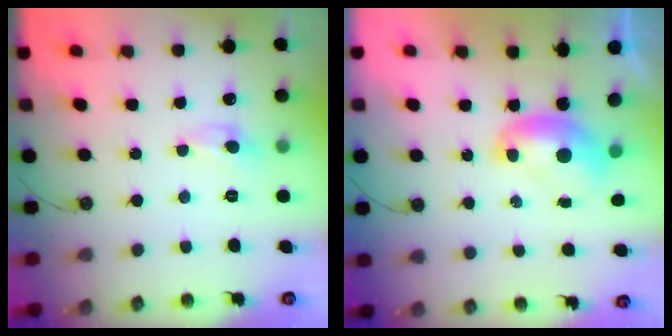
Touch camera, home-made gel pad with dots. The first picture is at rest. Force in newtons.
{"total": 1.8, "press": 1.8, "slide": 0.2}